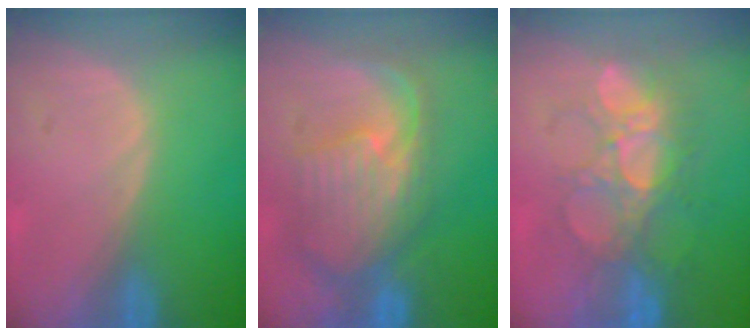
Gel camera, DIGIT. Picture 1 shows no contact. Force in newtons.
{"total": 10.6, "press": 9.5, "slide": 4.7}
{"total": 8.7, "press": 8.3, "slide": 2.4}